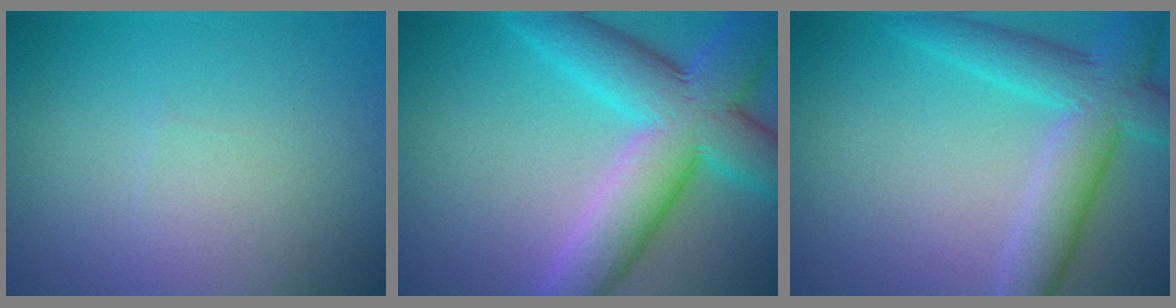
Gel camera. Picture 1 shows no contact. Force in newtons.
{"total": 10.2, "press": 10.2, "slide": 0.5}
{"total": 5.4, "press": 5.4, "slide": 0.4}